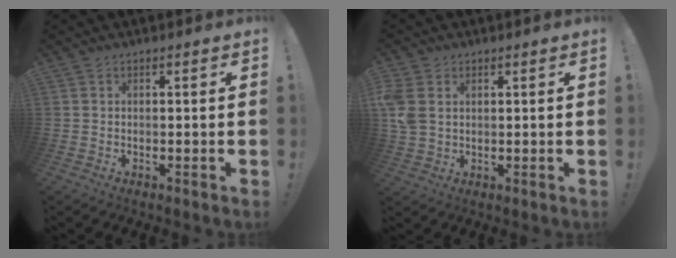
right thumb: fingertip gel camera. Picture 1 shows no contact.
{"total": 6.6, "force": [1.8, 4.9, 4.0], "torque": [-0.091, -0.003, 0.037]}